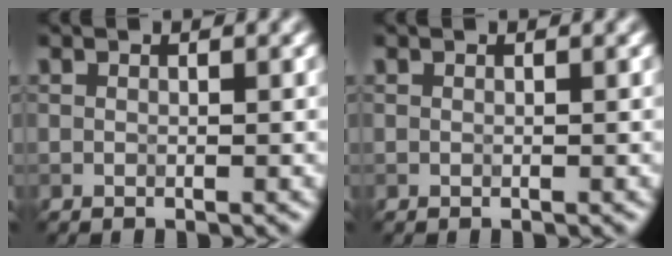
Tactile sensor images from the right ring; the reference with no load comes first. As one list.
[{"total": 0.0}]